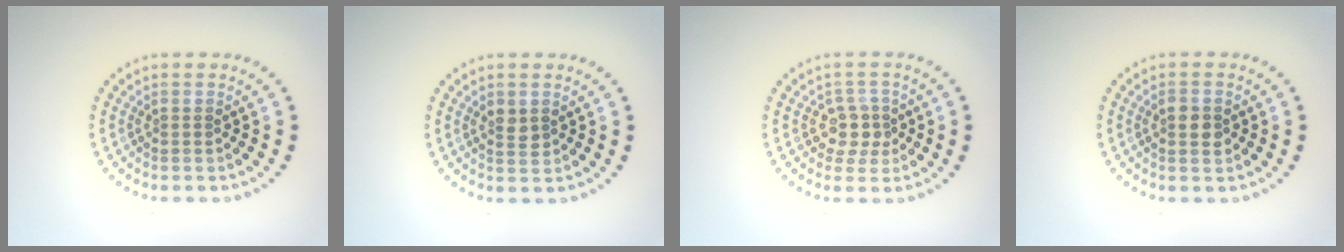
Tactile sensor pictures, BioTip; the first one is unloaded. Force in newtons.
{"total": 1.5, "press": 1.5, "slide": 0.3}
{"total": 2.5, "press": 2.1, "slide": 1.2}
{"total": 1.7, "press": 1.7, "slide": 0.2}